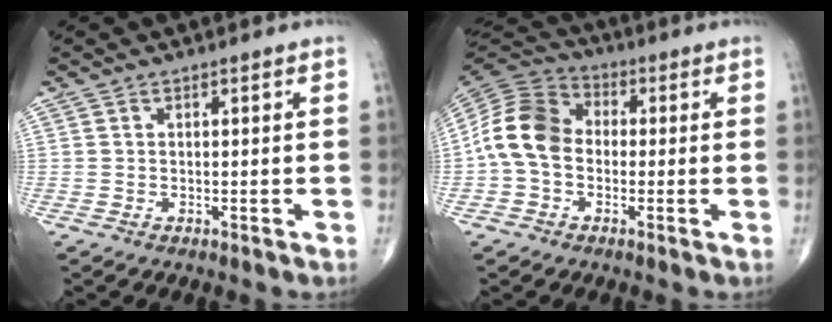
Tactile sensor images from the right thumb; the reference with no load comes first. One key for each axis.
{"total": 11.4, "fx": -0.9, "fy": 8.6, "fz": 7.3, "tx": -0.133, "ty": 0.034, "tz": -0.033}